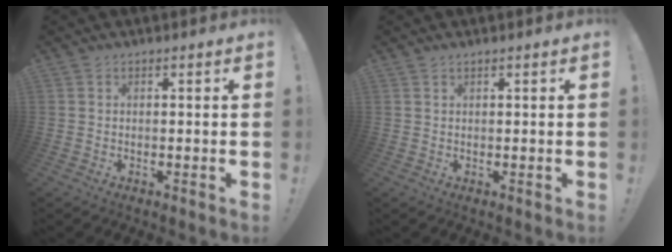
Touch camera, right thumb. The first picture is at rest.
{"total": 0.6, "force": [0.5, -0.1, 0.3], "torque": [-0.007, 0.001, 0.010]}